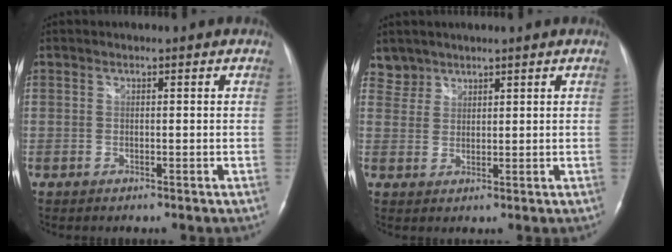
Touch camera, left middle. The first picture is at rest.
{"total": 3.0, "force": [2.4, 1.5, -0.7], "torque": [0.022, 0.008, 0.047]}